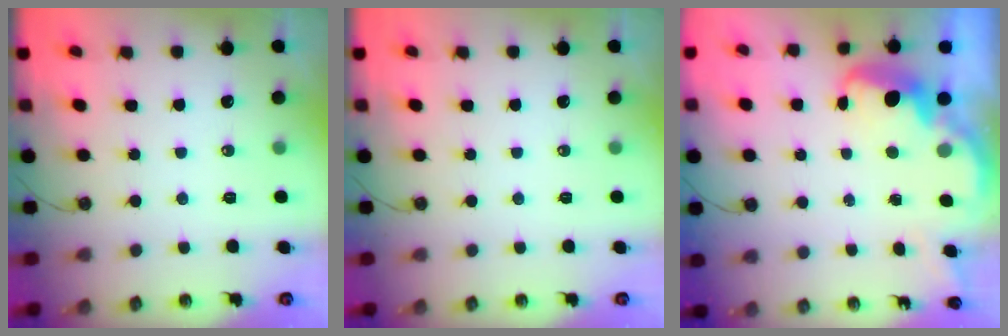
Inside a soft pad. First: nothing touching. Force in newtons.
{"total": 0.0}
{"total": 3.3, "press": 3.2, "slide": 0.5}